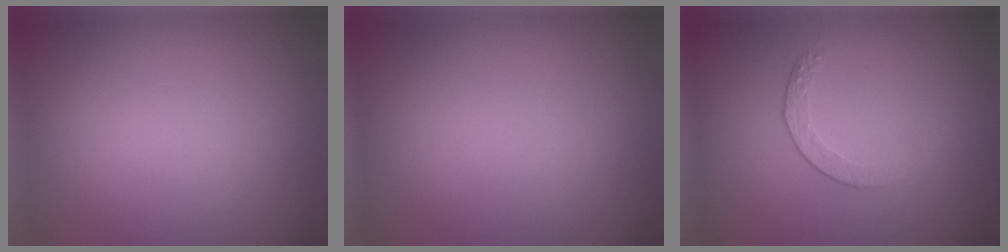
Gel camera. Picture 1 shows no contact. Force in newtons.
{"total": 0.0}
{"total": 1.5, "press": 0.9, "slide": 1.2}